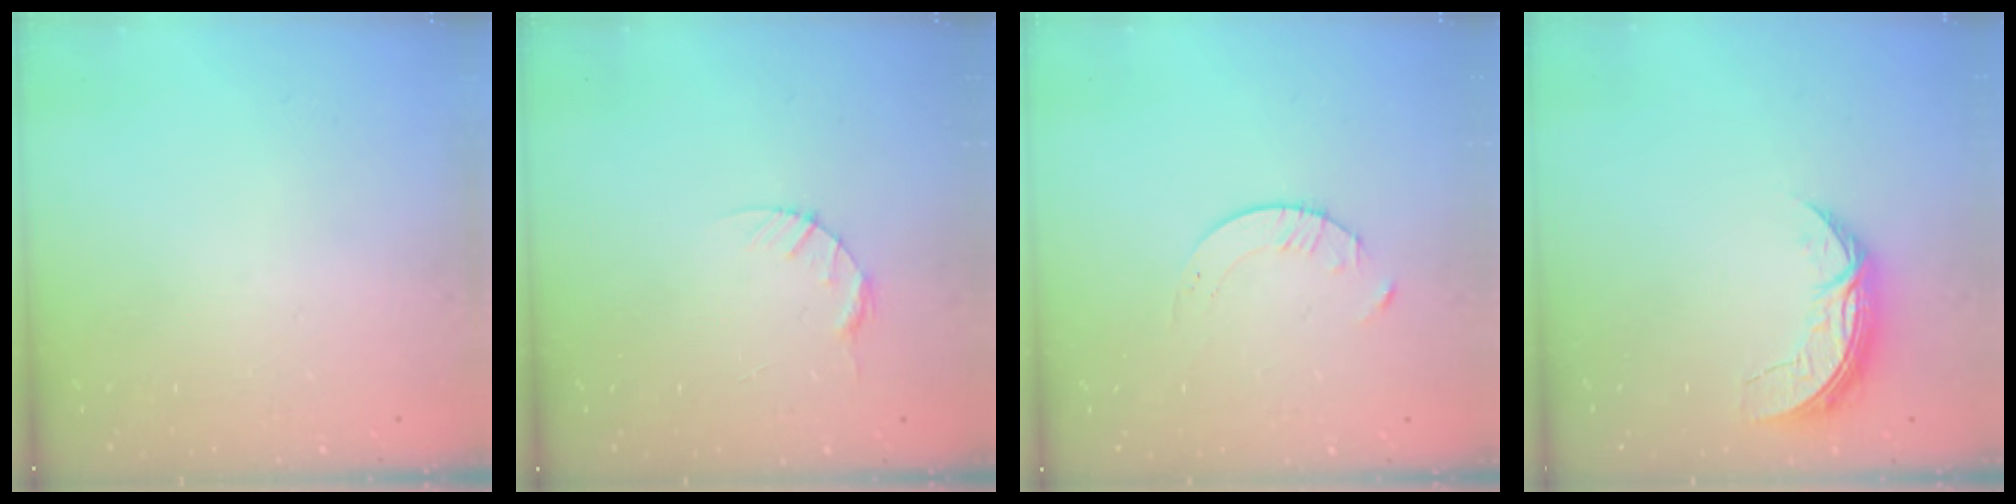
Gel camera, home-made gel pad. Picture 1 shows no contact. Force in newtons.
{"total": 3.9, "press": 3.8, "slide": 0.5}
{"total": 4.1, "press": 4.0, "slide": 0.5}
{"total": 7.1, "press": 7.1, "slide": 0.6}